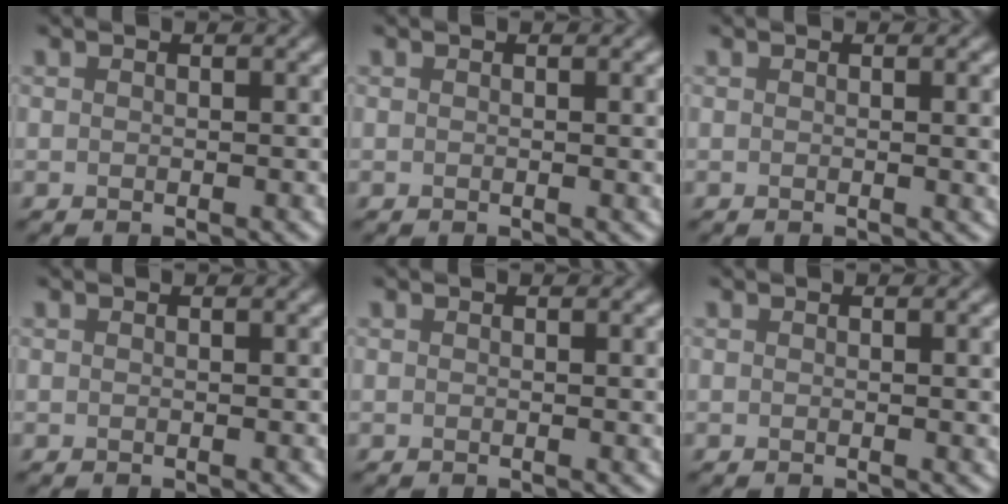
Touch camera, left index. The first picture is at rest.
{"total": 1.5, "force": [0.2, 0.4, 1.4], "torque": [-0.014, 0.002, 0.000]}
{"total": 2.5, "force": [0.2, 0.8, 2.4], "torque": [-0.021, 0.001, 0.000]}
{"total": 0.0}
{"total": 1.1, "force": [0.1, 0.2, 1.0], "torque": [-0.010, 0.001, 0.000]}
{"total": 1.5, "force": [0.2, 0.4, 1.5], "torque": [-0.014, 0.001, 0.000]}